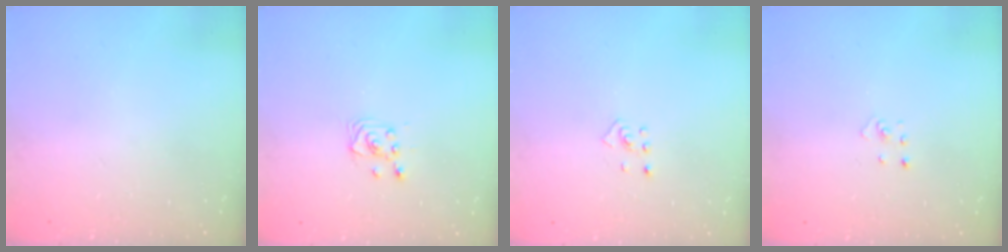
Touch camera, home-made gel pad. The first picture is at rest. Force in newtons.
{"total": 2.9, "press": 2.9, "slide": 0.4}
{"total": 2.0, "press": 1.9, "slide": 0.8}
{"total": 1.9, "press": 1.9, "slide": 0.1}